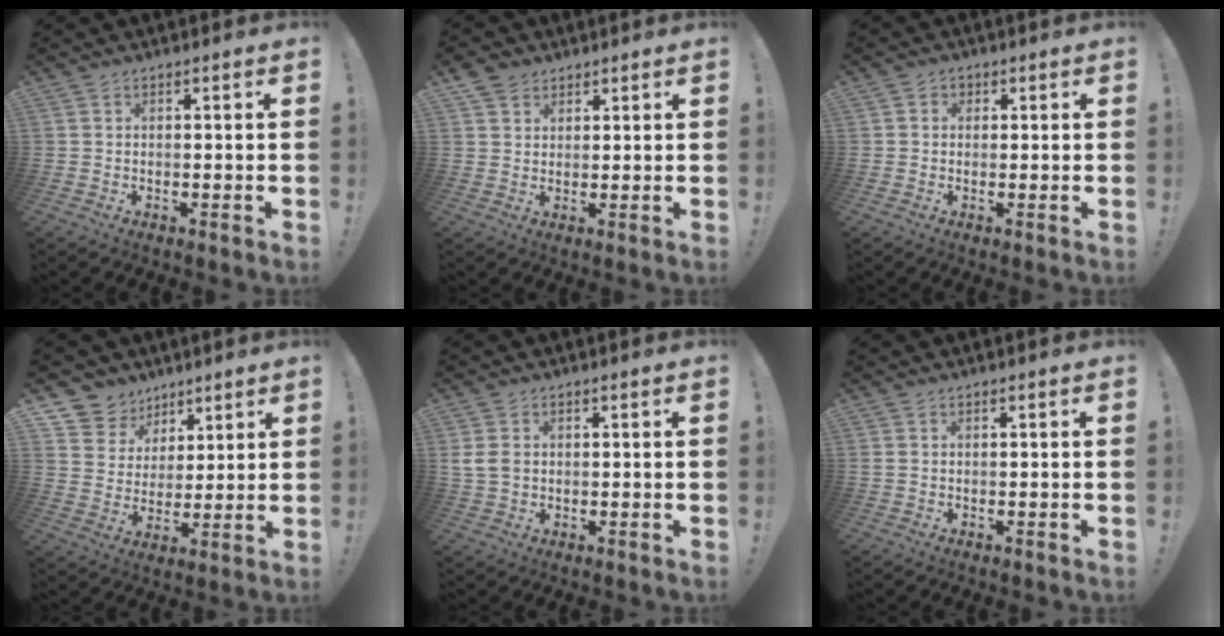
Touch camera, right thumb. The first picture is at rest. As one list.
[{"total": 4.5, "force": [2.9, 3.4, 0.8], "torque": [-0.009, -0.013, 0.055]}, {"total": 2.0, "force": [-0.1, 1.9, 0.8], "torque": [-0.010, 0.004, -0.002]}, {"total": 9.7, "force": [6.0, 7.5, 1.1], "torque": [-0.026, -0.046, 0.123]}, {"total": 4.3, "force": [1.0, 3.3, 2.7], "torque": [-0.054, 0.002, 0.022]}, {"total": 0.7, "force": [0.3, 0.3, 0.5], "torque": [-0.016, 0.003, 0.007]}]